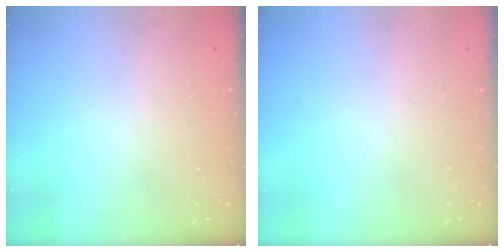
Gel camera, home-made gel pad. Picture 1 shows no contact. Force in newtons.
{"total": 0.0}